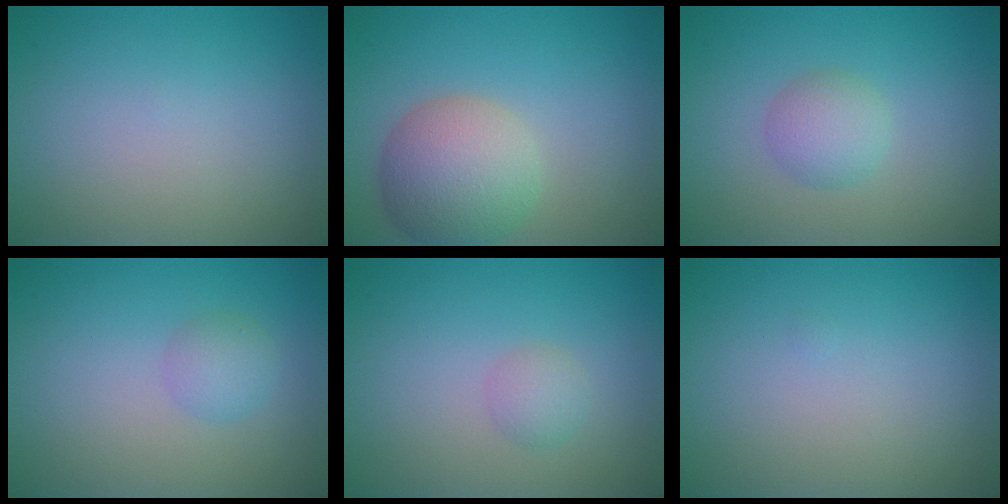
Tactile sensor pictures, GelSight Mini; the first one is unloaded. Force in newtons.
{"total": 6.3, "press": 6.2, "slide": 0.4}
{"total": 2.4, "press": 2.4, "slide": 0.1}
{"total": 1.7, "press": 1.7, "slide": 0.1}
{"total": 1.4, "press": 1.4, "slide": 0.1}
{"total": 0.0}